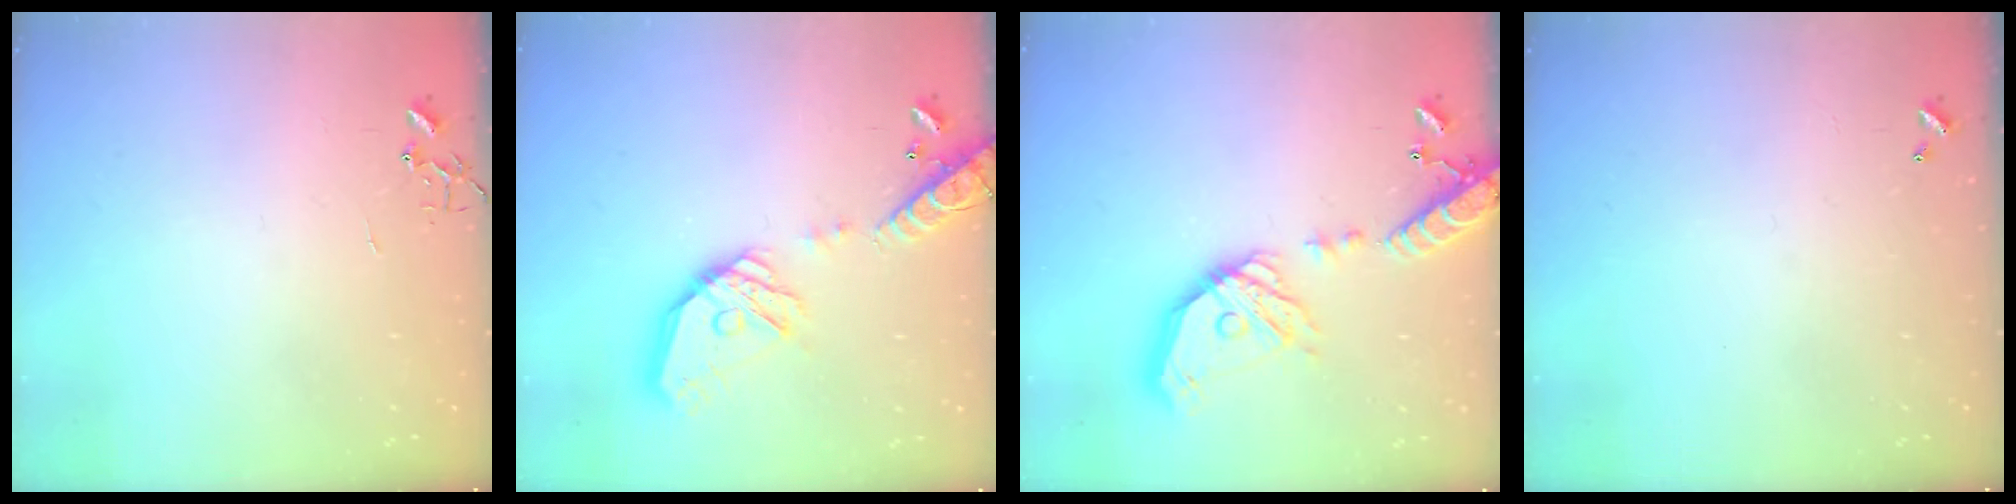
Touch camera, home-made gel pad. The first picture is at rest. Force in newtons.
{"total": 18.9, "press": 18.8, "slide": 2.4}
{"total": 21.8, "press": 21.5, "slide": 3.7}
{"total": 0.0}